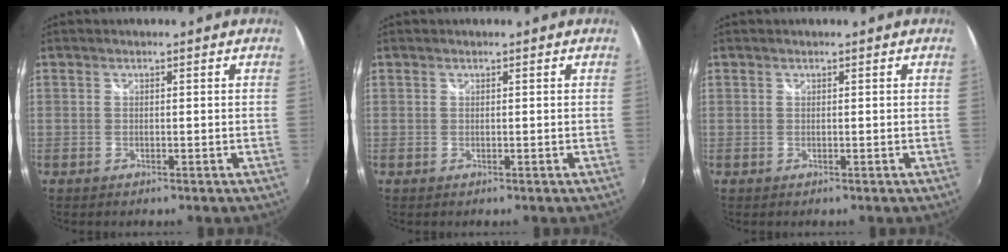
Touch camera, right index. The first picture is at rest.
{"total": 0.0}
{"total": 0.0}